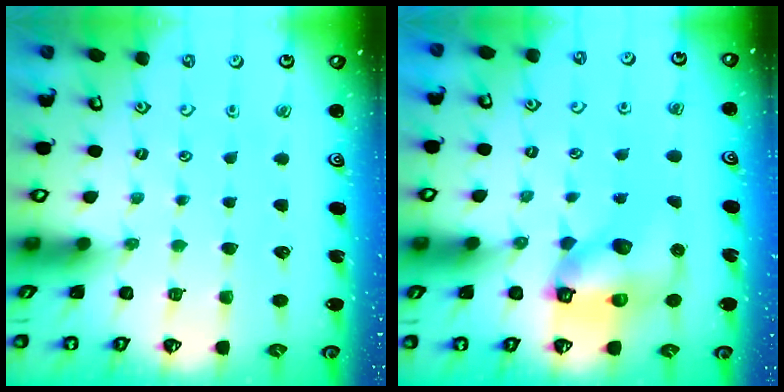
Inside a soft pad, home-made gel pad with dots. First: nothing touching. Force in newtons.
{"total": 10.0, "press": 9.9, "slide": 1.5}